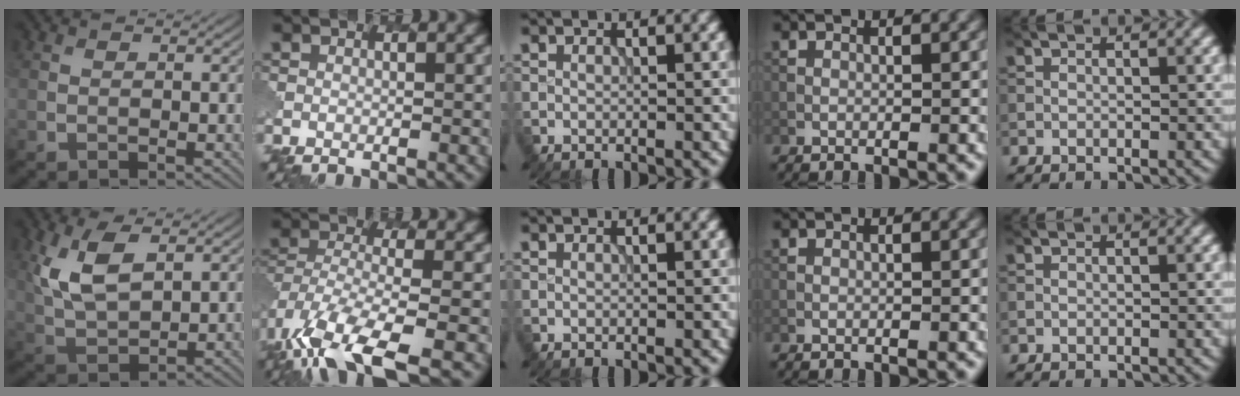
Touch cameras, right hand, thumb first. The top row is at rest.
{"thumb": {"total": 8.3, "force": [2.9, 4.1, 6.6], "torque": [-0.154, 0.002, 0.057]}, "index": {"total": 10.7, "force": [-6.3, 4.4, 7.4], "torque": [-0.165, -0.030, -0.110]}}